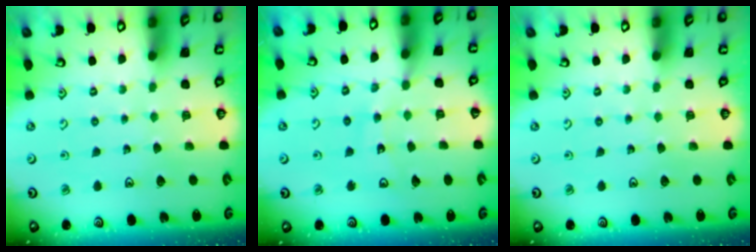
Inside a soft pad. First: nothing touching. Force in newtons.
{"total": 9.7, "press": 9.7, "slide": 1.2}
{"total": 0.0}